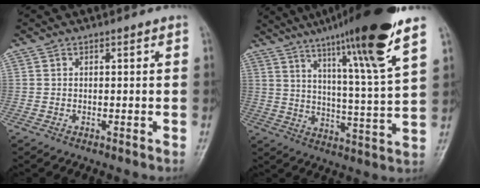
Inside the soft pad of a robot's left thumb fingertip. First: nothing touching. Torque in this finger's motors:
{"motor_torque": [1.46, 0.32, 1.57, -1.20, 0.46]}